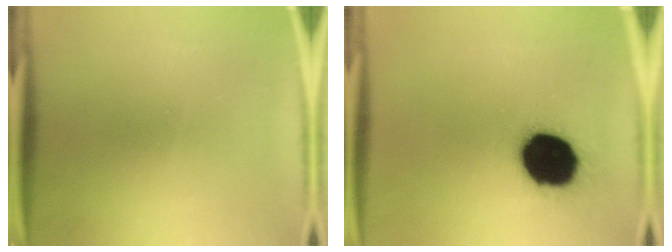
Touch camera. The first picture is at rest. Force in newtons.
{"total": 19.6}